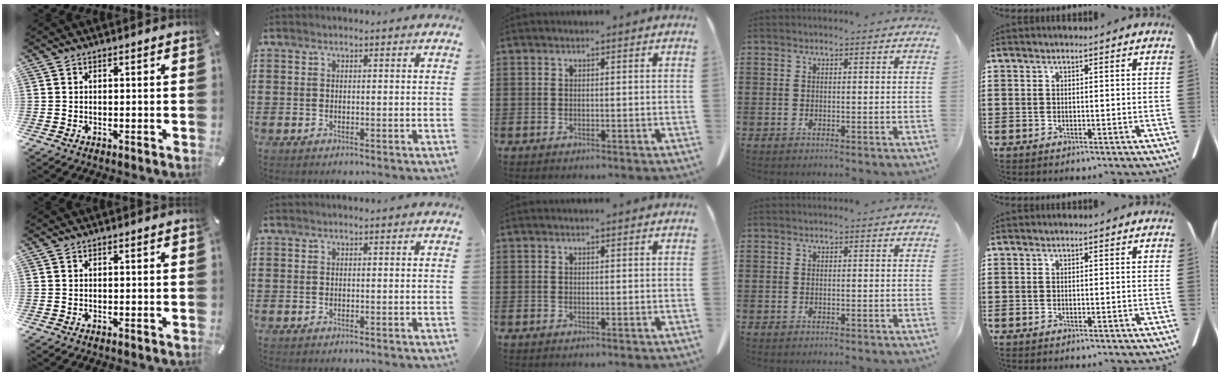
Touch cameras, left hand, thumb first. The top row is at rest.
{}